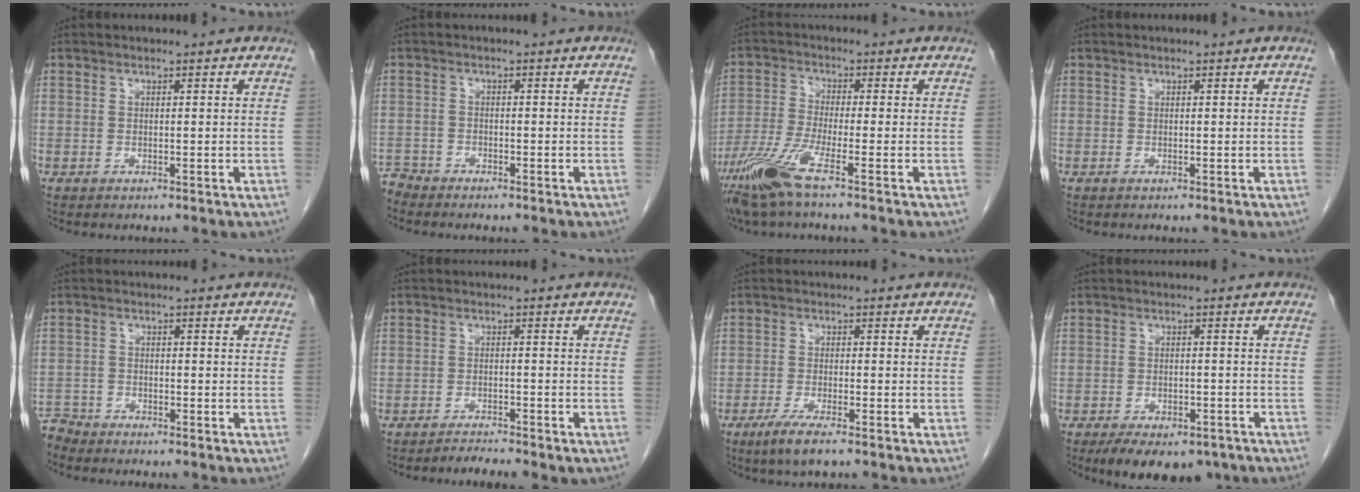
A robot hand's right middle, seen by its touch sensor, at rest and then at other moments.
{"total": 2.5, "force": [-2.4, 0.3, -0.6], "torque": [0.011, -0.008, -0.049]}
{"total": 7.5, "force": [-4.8, -0.1, 5.8], "torque": [-0.130, -0.018, -0.100]}
{"total": 0.0}
{"total": 2.7, "force": [-2.5, 0.4, -0.7], "torque": [0.013, -0.007, -0.052]}
{"total": 2.3, "force": [-2.2, -0.1, 0.6], "torque": [-0.014, -0.005, -0.035]}
{"total": 4.5, "force": [-3.0, 0.4, 3.3], "torque": [-0.068, -0.012, -0.055]}
{"total": 11.1, "force": [-8.0, 5.4, 5.5], "torque": [-0.077, -0.003, -0.112]}